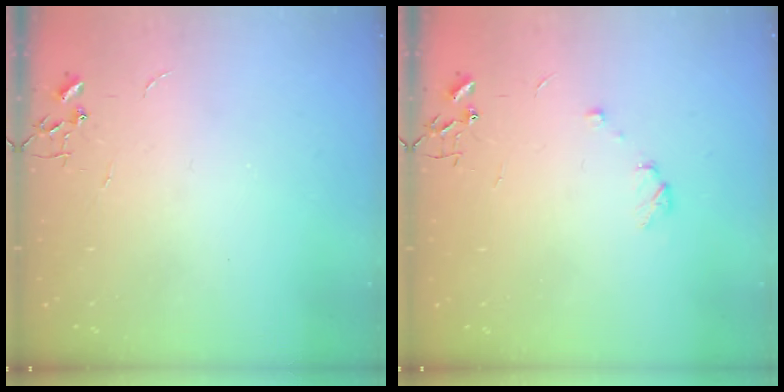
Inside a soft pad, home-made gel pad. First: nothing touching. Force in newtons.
{"total": 5.5, "press": 5.4, "slide": 0.6}